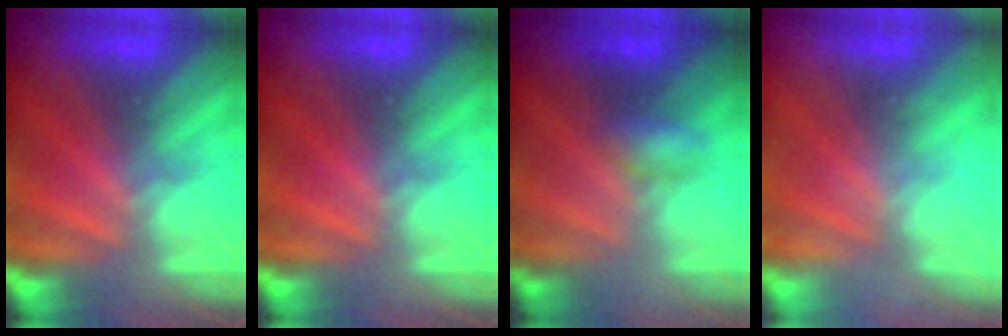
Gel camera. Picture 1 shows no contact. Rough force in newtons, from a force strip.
{"total": 0.0}
{"total": 2.7}
{"total": 2.3}